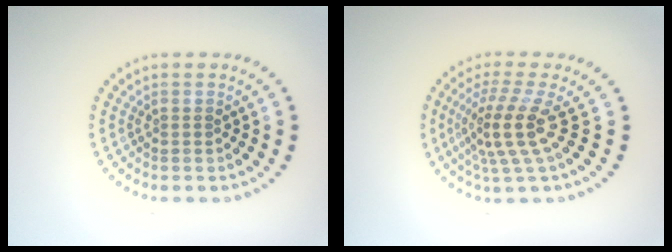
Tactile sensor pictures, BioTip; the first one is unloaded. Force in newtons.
{"total": 4.0, "press": 2.8, "slide": 2.9}